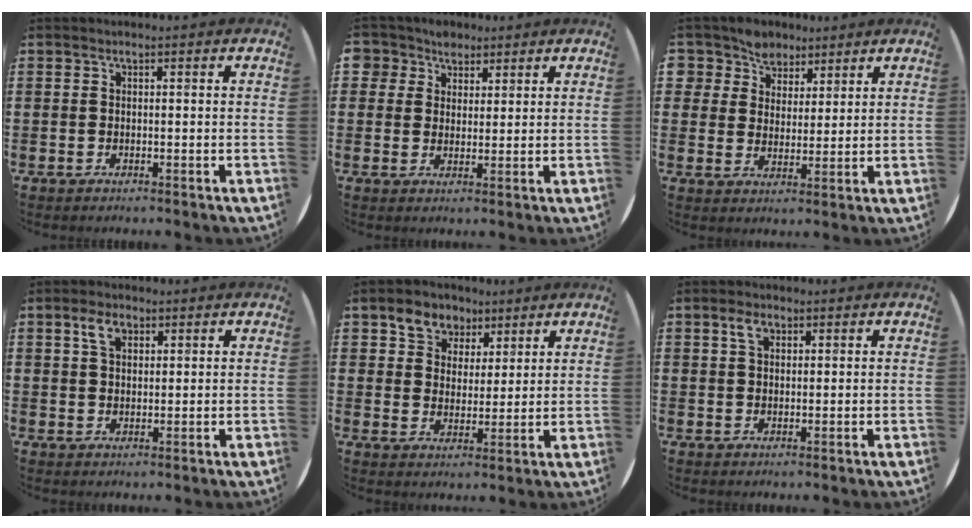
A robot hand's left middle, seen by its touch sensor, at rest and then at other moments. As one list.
[{"total": 3.9, "force": [2.6, 2.9, -0.1], "torque": [-0.006, 0.008, 0.049]}, {"total": 5.2, "force": [4.0, 3.3, -0.2], "torque": [-0.025, -0.003, 0.074]}, {"total": 3.2, "force": [1.9, 1.9, 1.8], "torque": [-0.024, -0.001, 0.032]}, {"total": 5.4, "force": [3.8, 3.8, 0.3], "torque": [-0.024, 0.002, 0.068]}, {"total": 2.5, "force": [1.4, 1.5, 1.4], "torque": [-0.024, 0.002, 0.025]}]